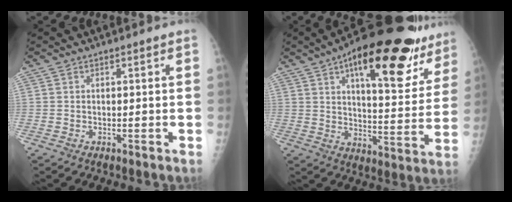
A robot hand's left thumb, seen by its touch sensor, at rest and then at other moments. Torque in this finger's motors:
{"motor_torque": [0.37, 0.47, 1.54, -1.23, 0.17]}